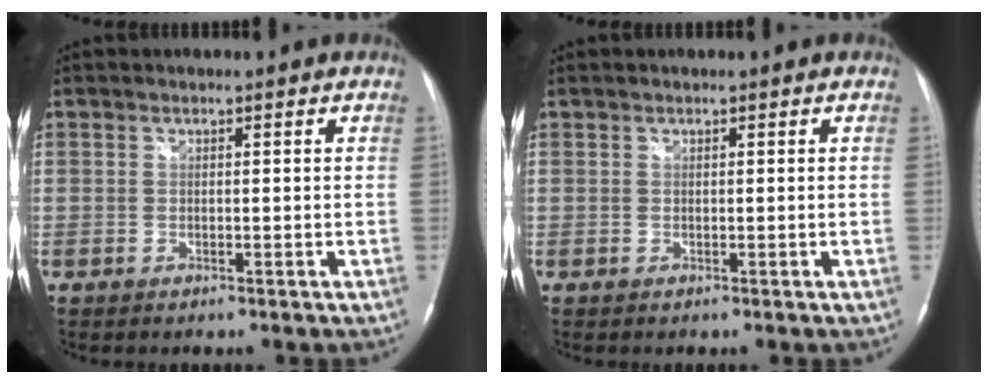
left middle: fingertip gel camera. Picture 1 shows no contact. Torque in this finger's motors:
{"motor_torque": [0.29, -0.18, 0.14, 0.00]}